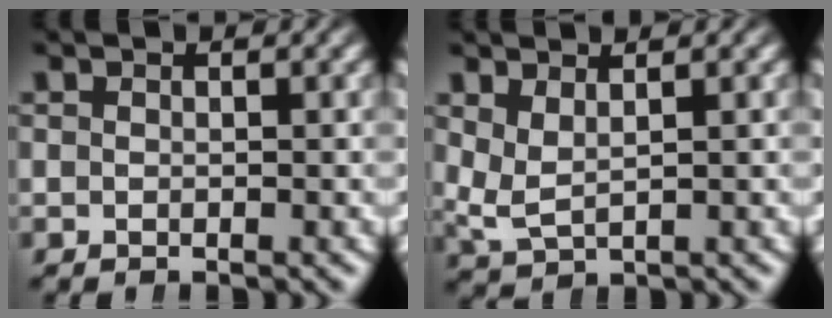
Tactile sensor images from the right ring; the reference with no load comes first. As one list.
[{"total": 3.0, "force": [1.1, 2.3, 1.6], "torque": [-0.063, -0.021, 0.032]}]